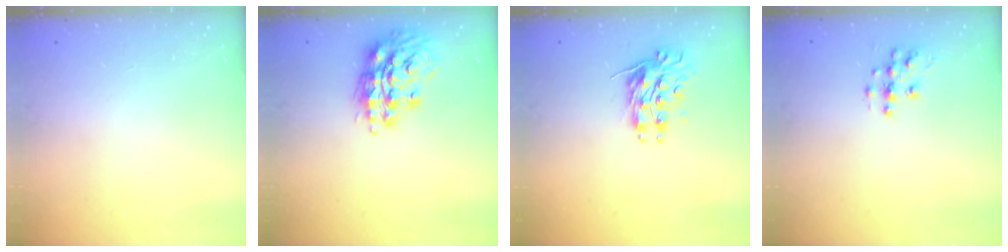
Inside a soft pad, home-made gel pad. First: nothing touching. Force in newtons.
{"total": 15.3, "press": 15.2, "slide": 1.9}
{"total": 10.4, "press": 10.4, "slide": 0.5}
{"total": 7.3, "press": 7.3, "slide": 0.2}